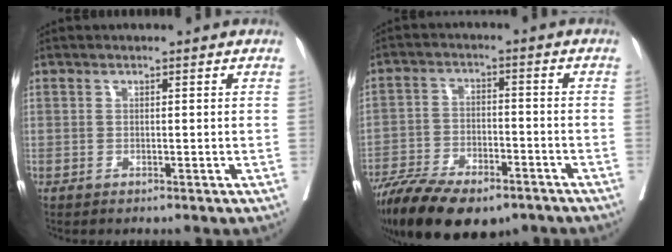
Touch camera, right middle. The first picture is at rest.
{"total": 16.8, "force": [-12.5, 6.4, 9.3], "torque": [-0.186, -0.016, -0.205]}